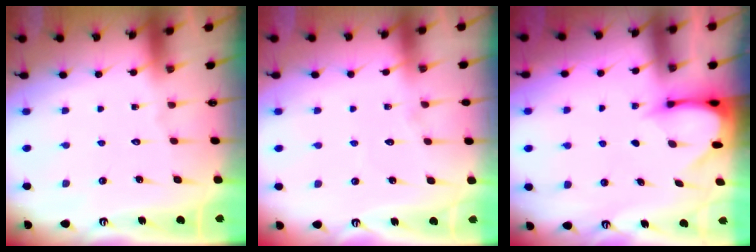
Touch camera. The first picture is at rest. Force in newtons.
{"total": 3.3, "press": 3.3, "slide": 0.4}
{"total": 3.5, "press": 3.5, "slide": 0.3}